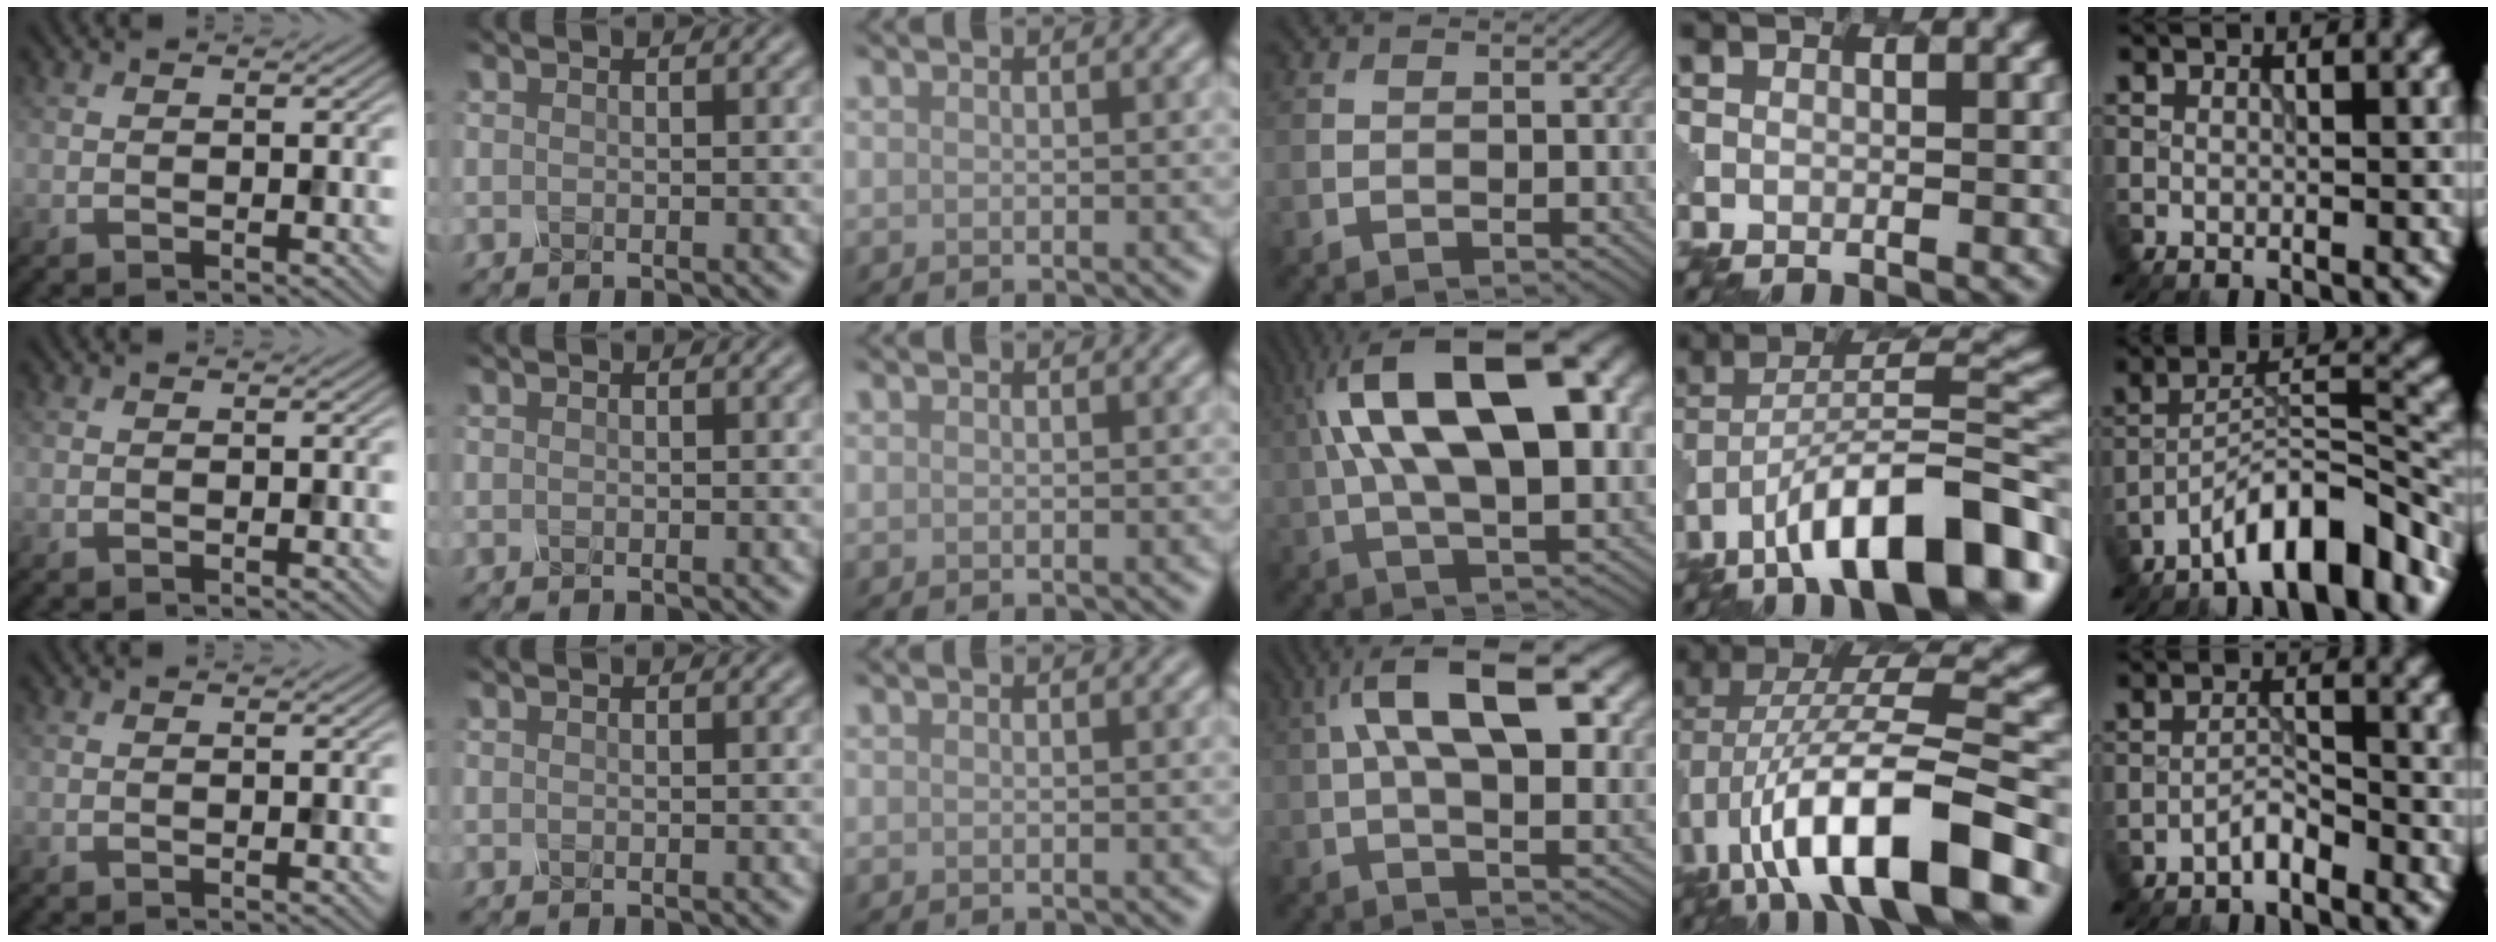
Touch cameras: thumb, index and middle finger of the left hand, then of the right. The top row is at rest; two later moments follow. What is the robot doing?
{"motion": "shake", "object": "salt shaker"}